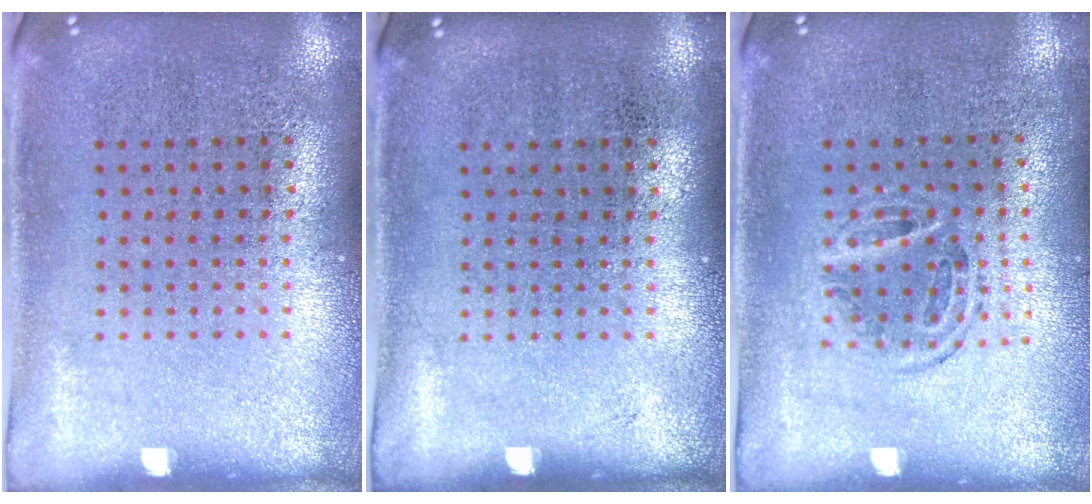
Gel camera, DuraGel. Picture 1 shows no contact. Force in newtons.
{"total": 0.0}
{"total": 1.0, "press": 1.0, "slide": 0.4}